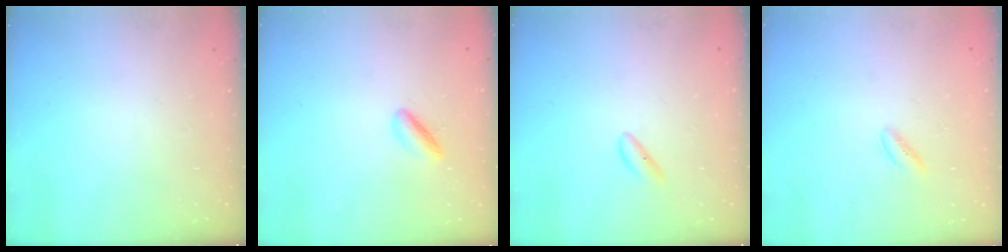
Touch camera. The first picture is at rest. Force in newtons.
{"total": 3.4, "press": 3.4, "slide": 0.5}
{"total": 3.4, "press": 3.2, "slide": 1.1}
{"total": 0.8, "press": 0.5, "slide": 0.6}